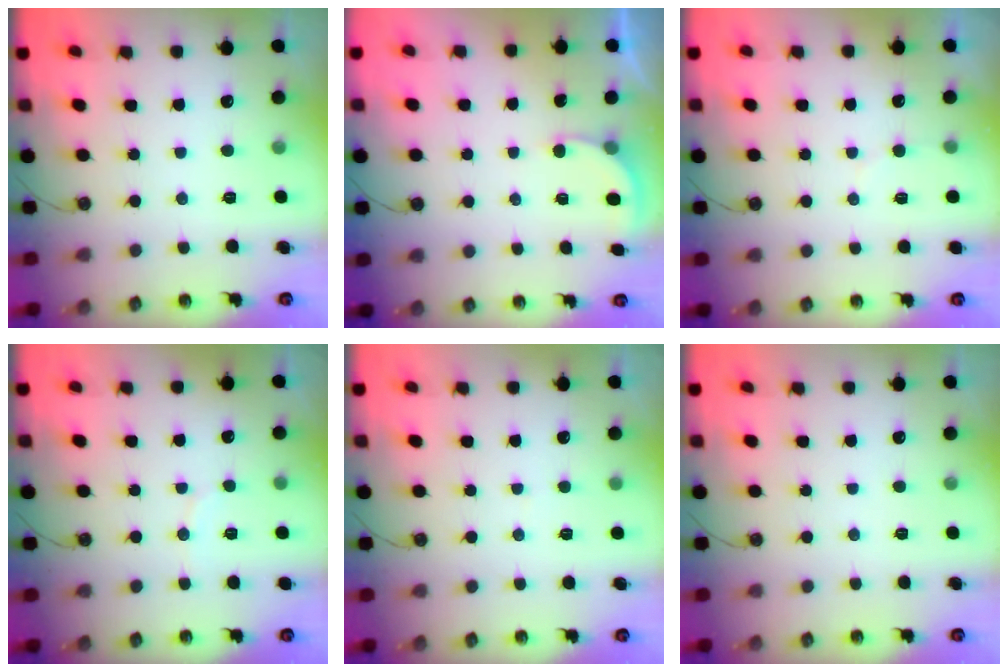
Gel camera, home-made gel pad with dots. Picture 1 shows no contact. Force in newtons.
{"total": 2.9, "press": 2.9, "slide": 0.3}
{"total": 2.5, "press": 2.5, "slide": 0.1}
{"total": 4.1, "press": 4.1, "slide": 0.5}
{"total": 1.9, "press": 1.9, "slide": 0.2}
{"total": 0.0}